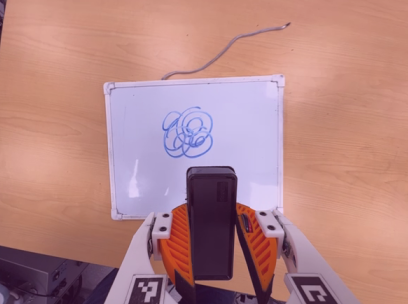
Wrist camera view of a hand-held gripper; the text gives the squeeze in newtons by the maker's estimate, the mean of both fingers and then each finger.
{"total": 5.0, "left": 4.5, "right": 5.5}